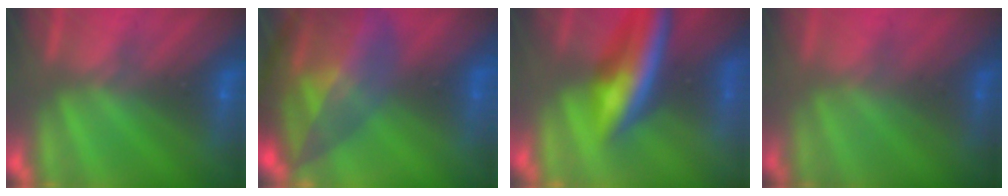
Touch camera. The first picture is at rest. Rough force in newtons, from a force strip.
{"total": 6.9}
{"total": 6.0}
{"total": 1.1}